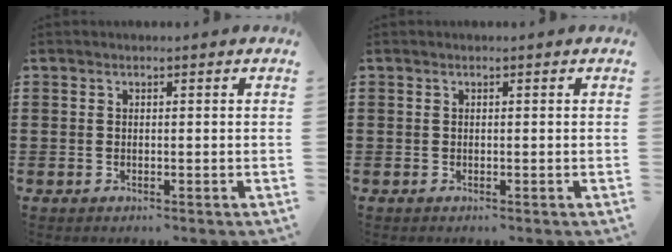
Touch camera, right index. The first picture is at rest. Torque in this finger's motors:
{"motor_torque": [0.08, 0.48, 0.00, 0.00]}